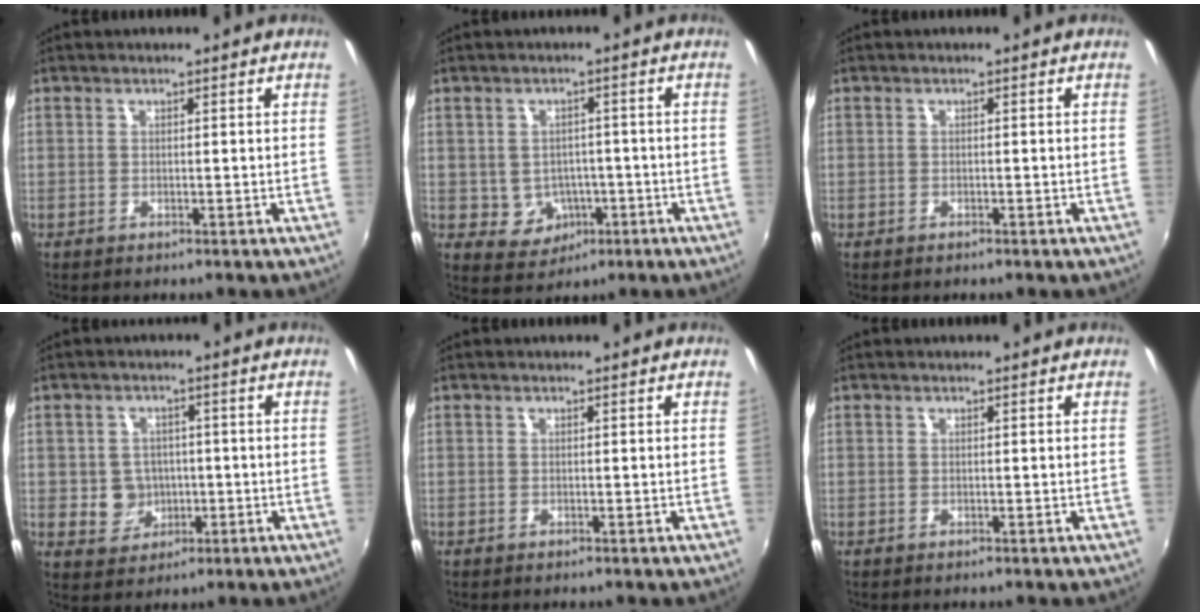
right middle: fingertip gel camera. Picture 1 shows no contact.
{"total": 5.9, "force": [-1.6, 5.4, 1.8], "torque": [-0.047, 0.010, -0.007]}
{"total": 0.7, "force": [-0.6, 0.3, 0.2], "torque": [-0.006, -0.001, -0.011]}
{"total": 5.7, "force": [-0.8, 5.5, 1.5], "torque": [-0.042, 0.012, 0.001]}
{"total": 0.0}
{"total": 0.0}